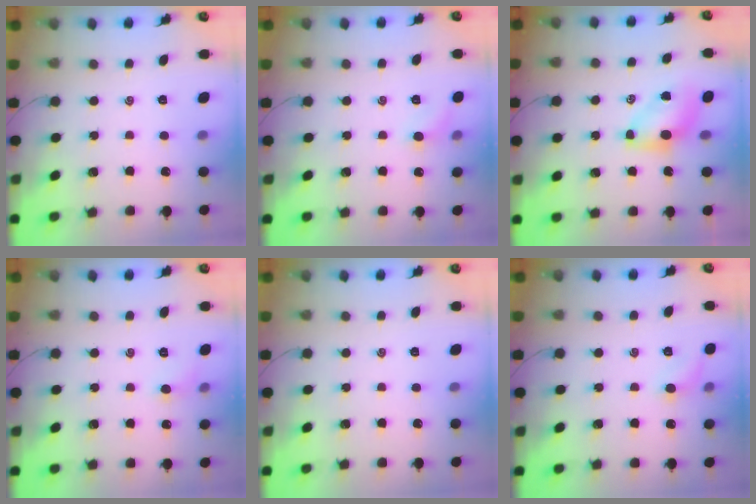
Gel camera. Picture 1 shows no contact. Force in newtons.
{"total": 5.7, "press": 5.5, "slide": 1.7}
{"total": 6.6, "press": 6.6, "slide": 0.9}
{"total": 5.0, "press": 4.8, "slide": 1.3}
{"total": 0.0}
{"total": 6.6, "press": 6.3, "slide": 1.9}